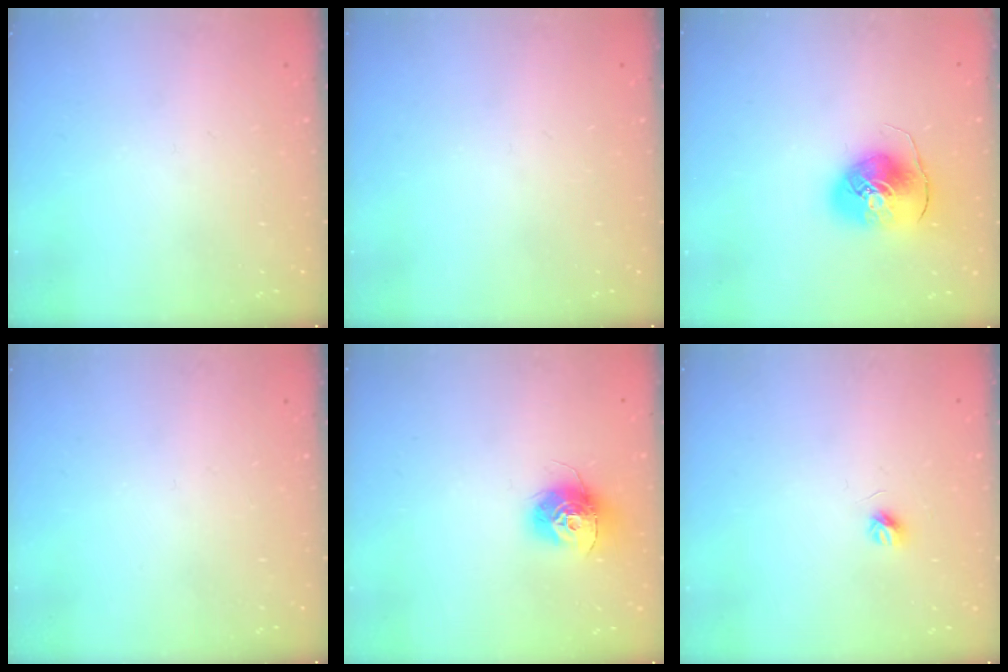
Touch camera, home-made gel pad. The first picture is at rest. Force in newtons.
{"total": 0.0}
{"total": 9.3, "press": 9.2, "slide": 1.0}
{"total": 0.0}
{"total": 12.1, "press": 12.1, "slide": 0.8}
{"total": 3.6, "press": 3.6, "slide": 0.4}